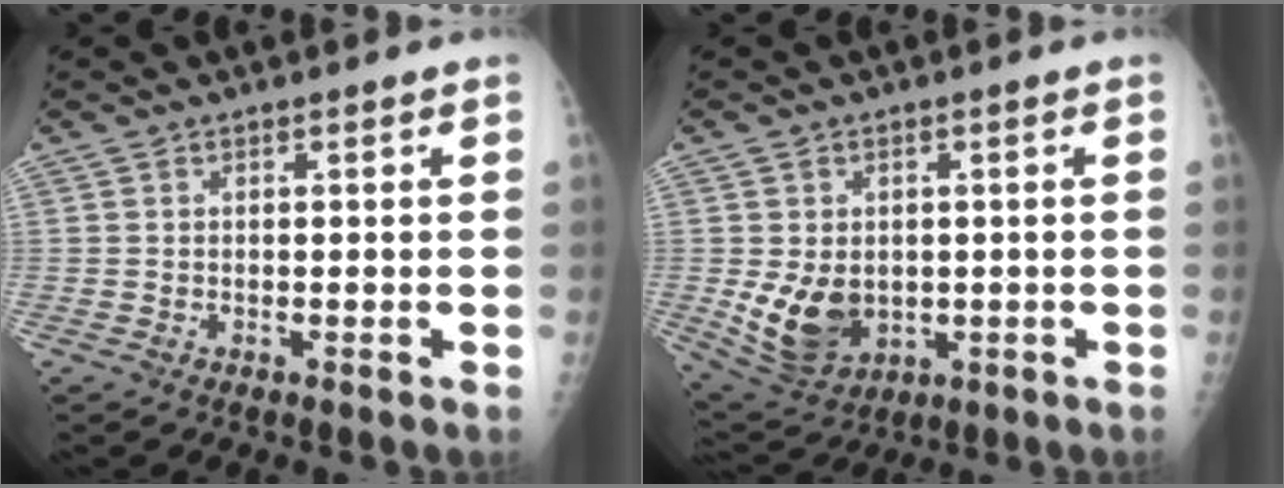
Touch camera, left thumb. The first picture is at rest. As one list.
[{"total": 9.4, "force": [-0.7, 7.0, 6.2], "torque": [-0.091, -0.010, 0.011]}]